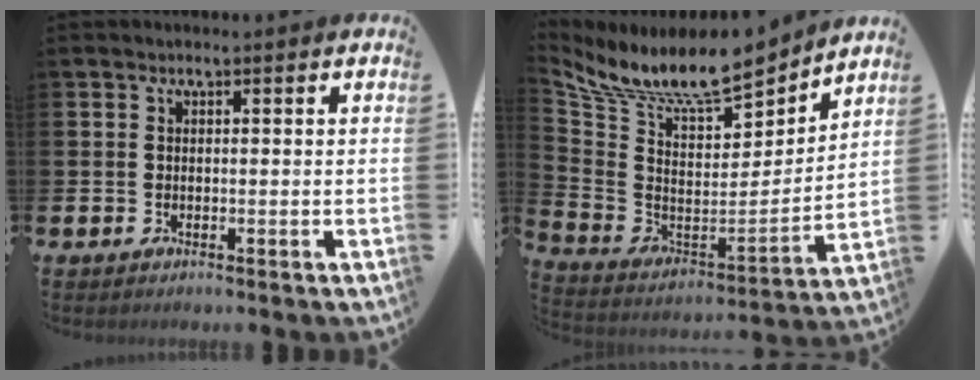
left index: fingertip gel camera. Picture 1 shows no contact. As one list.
[{"total": 9.6, "force": [8.7, 1.5, 3.8], "torque": [-0.119, -0.064, 0.150]}]